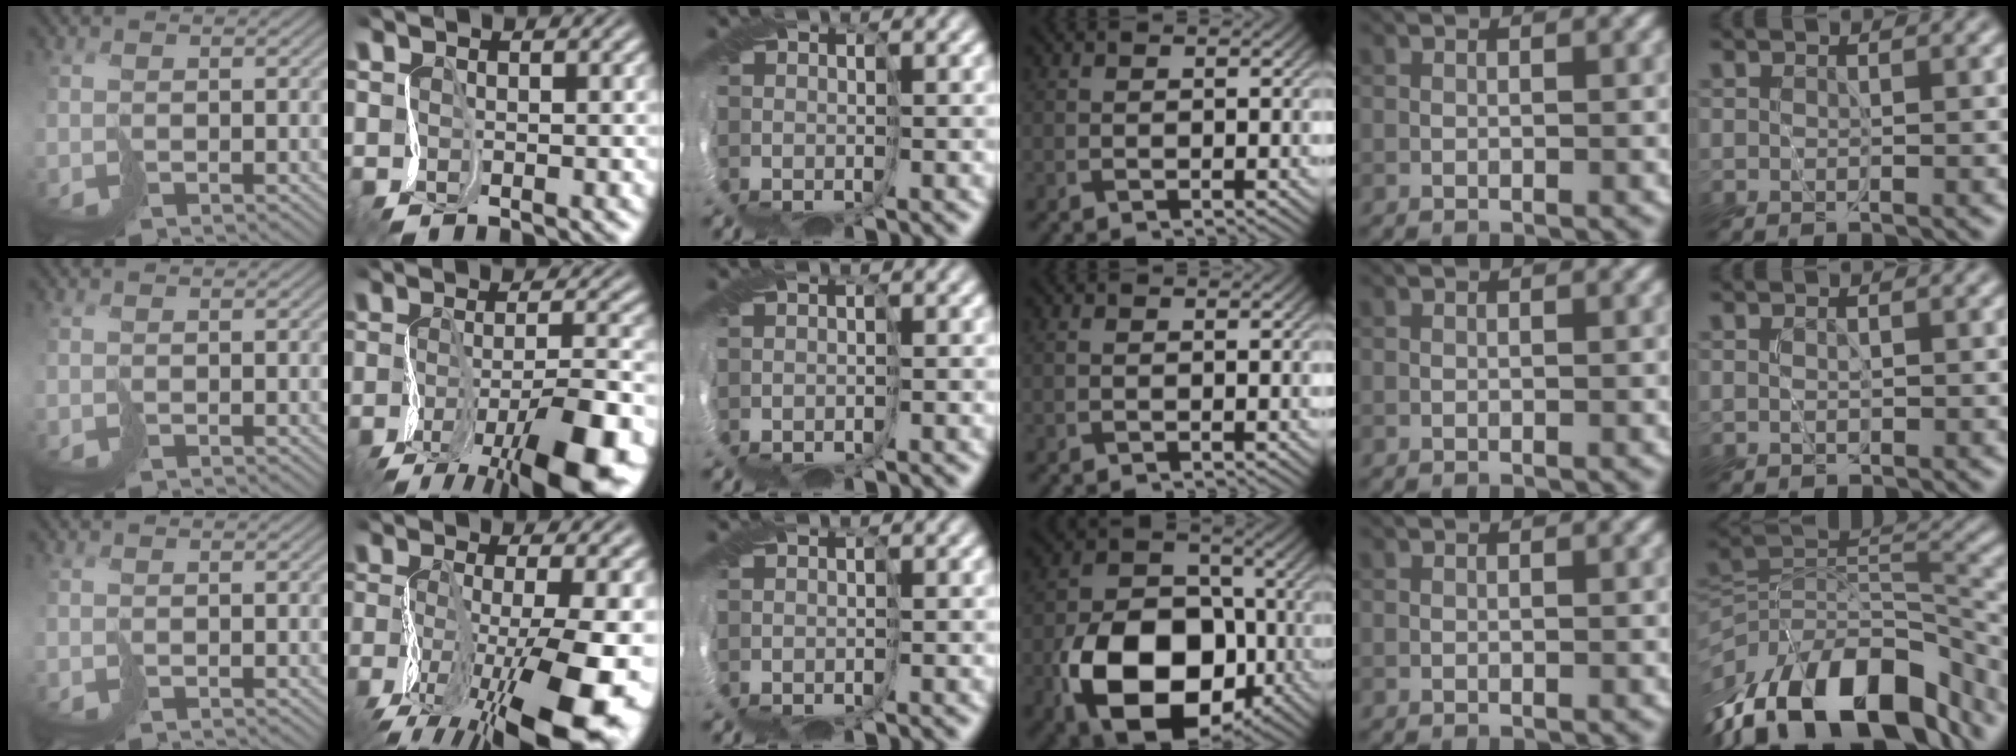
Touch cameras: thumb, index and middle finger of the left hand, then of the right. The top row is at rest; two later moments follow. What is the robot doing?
{"motion": "cut", "object": "bubble wrap"}